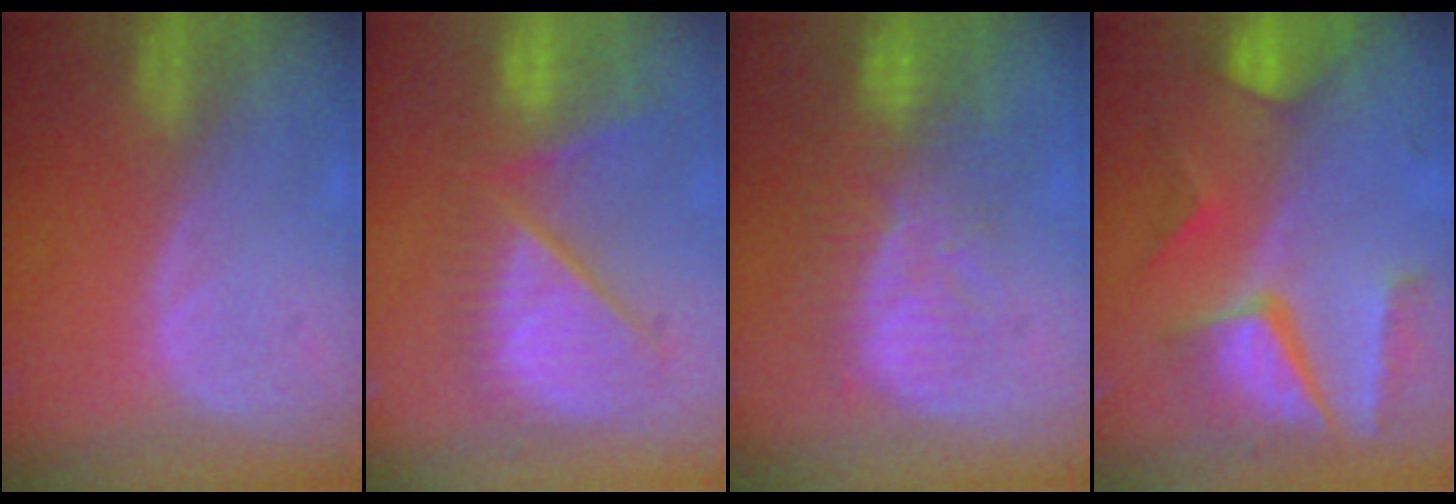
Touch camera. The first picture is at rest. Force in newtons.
{"total": 10.5, "press": 9.7, "slide": 3.8}
{"total": 10.3, "press": 8.8, "slide": 5.4}
{"total": 10.4, "press": 8.7, "slide": 5.7}